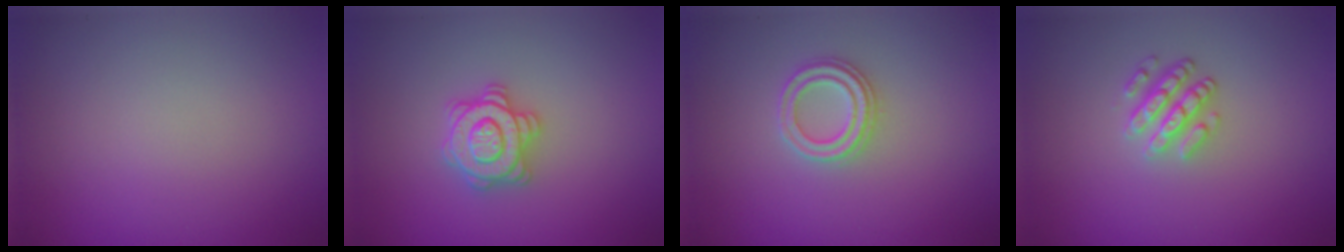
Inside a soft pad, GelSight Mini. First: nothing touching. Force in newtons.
{"total": 3.3, "press": 3.3, "slide": 0.6}
{"total": 2.3, "press": 2.3, "slide": 0.3}
{"total": 2.6, "press": 2.4, "slide": 1.1}